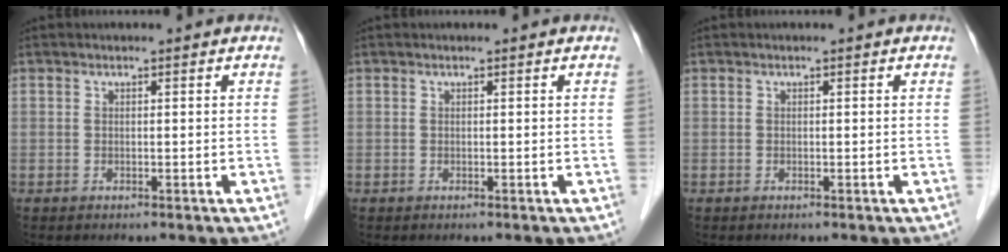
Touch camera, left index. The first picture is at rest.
{"total": 0.0}
{"total": 0.0}